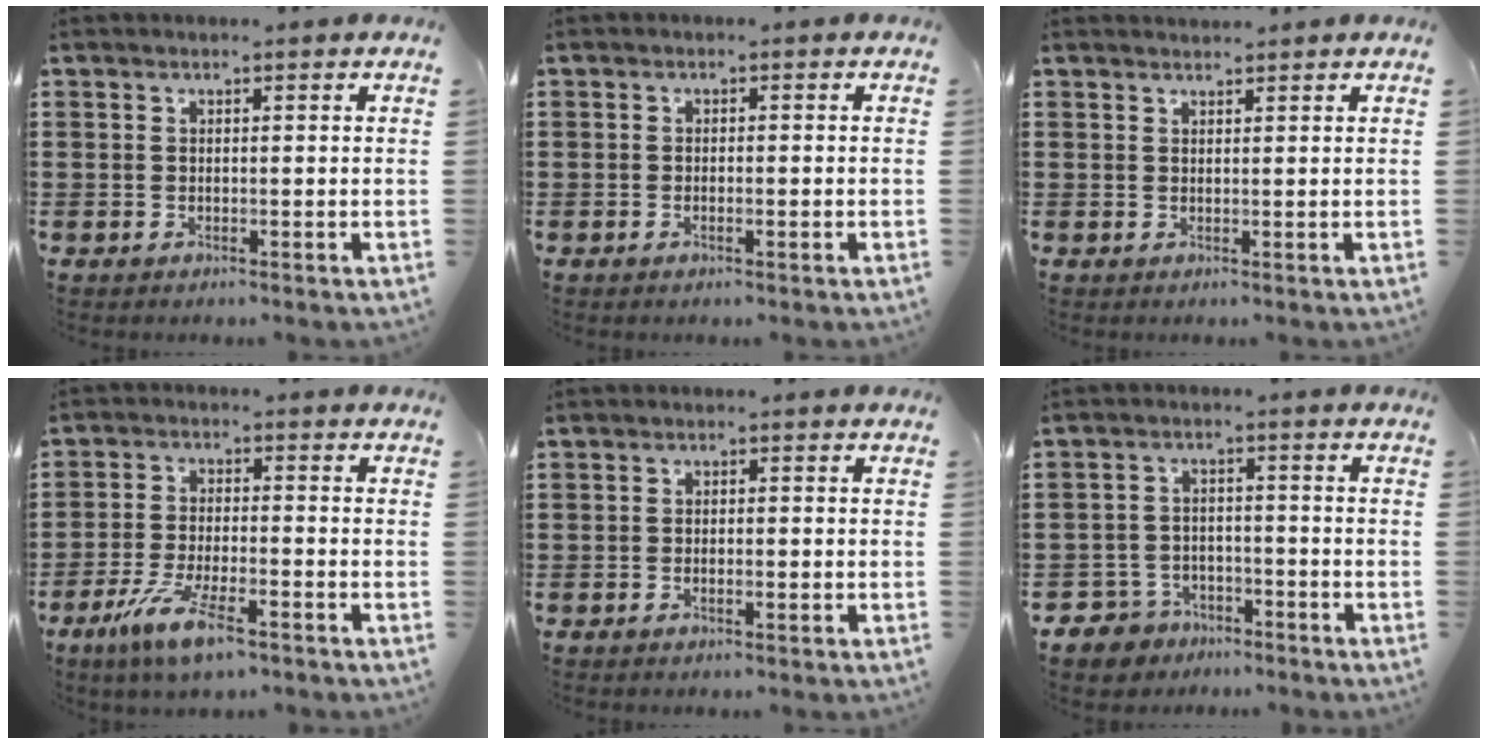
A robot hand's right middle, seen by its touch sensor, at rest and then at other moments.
{"total": 0.8, "force": [-0.4, 0.1, 0.7], "torque": [-0.014, -0.003, -0.006]}
{"total": 1.2, "force": [1.2, 0.0, -0.1], "torque": [-0.002, -0.003, 0.023]}
{"total": 7.9, "force": [-4.8, 1.7, 6.0], "torque": [-0.132, -0.010, -0.091]}
{"total": 1.3, "force": [-0.5, 0.4, 1.1], "torque": [-0.021, -0.001, -0.010]}
{"total": 4.0, "force": [-3.6, 1.7, 0.1], "torque": [-0.027, 0.001, -0.082]}